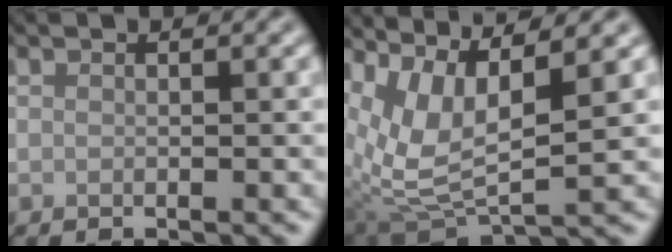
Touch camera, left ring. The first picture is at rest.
{"total": 6.7, "force": [3.2, 2.2, 5.4], "torque": [-0.127, -0.003, 0.069]}